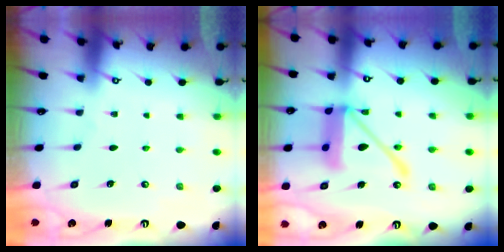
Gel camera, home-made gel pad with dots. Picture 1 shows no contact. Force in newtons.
{"total": 18.2, "press": 18.1, "slide": 1.9}